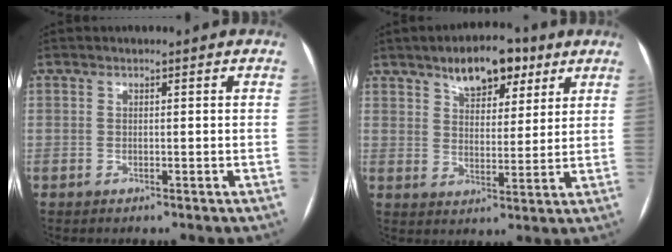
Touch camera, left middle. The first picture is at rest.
{"total": 9.1, "force": [5.8, 4.3, 5.5], "torque": [-0.083, 0.014, 0.093]}